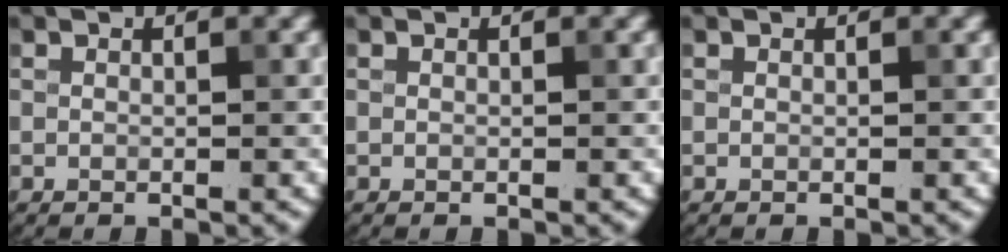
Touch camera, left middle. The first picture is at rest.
{"total": 0.0}
{"total": 0.0}